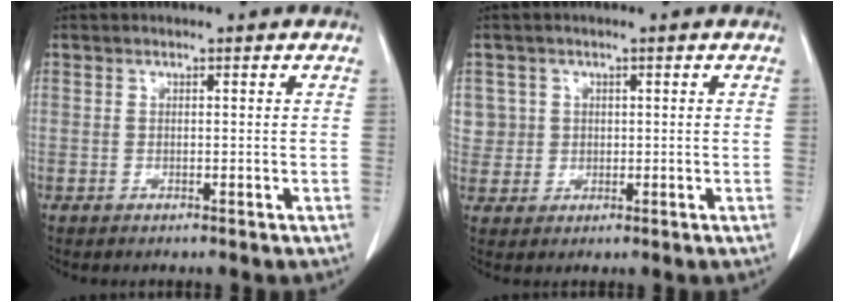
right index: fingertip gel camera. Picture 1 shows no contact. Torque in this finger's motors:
{"motor_torque": [0.34, 0.29, 0.10, 0.04]}